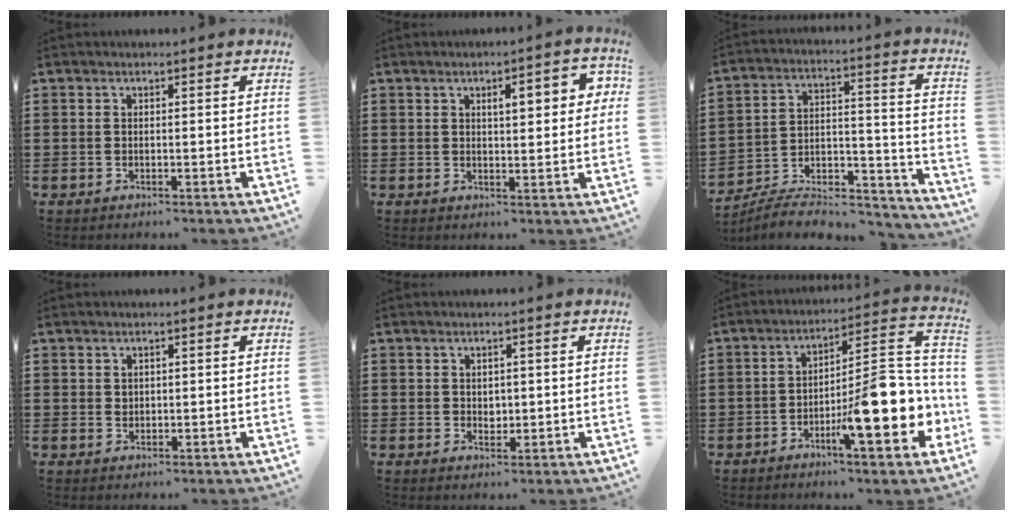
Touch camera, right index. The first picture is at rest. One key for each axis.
{"total": 4.2, "fx": 1.2, "fy": 1.4, "fz": 3.8, "tx": -0.052, "ty": -0.002, "tz": 0.012}
{"total": 7.4, "fx": -6.7, "fy": 2.1, "fz": 2.4, "tx": -0.035, "ty": 0.010, "tz": -0.130}
{"total": 1.0, "fx": 0.7, "fy": 0.7, "fz": 0.2, "tx": -0.006, "ty": 0.002, "tz": 0.015}
{"total": 1.5, "fx": 0.6, "fy": 1.2, "fz": 0.6, "tx": -0.007, "ty": 0.004, "tz": 0.008}
{"total": 12.9, "fx": -5.0, "fy": 3.4, "fz": 11.4, "tx": -0.151, "ty": -0.010, "tz": -0.090}